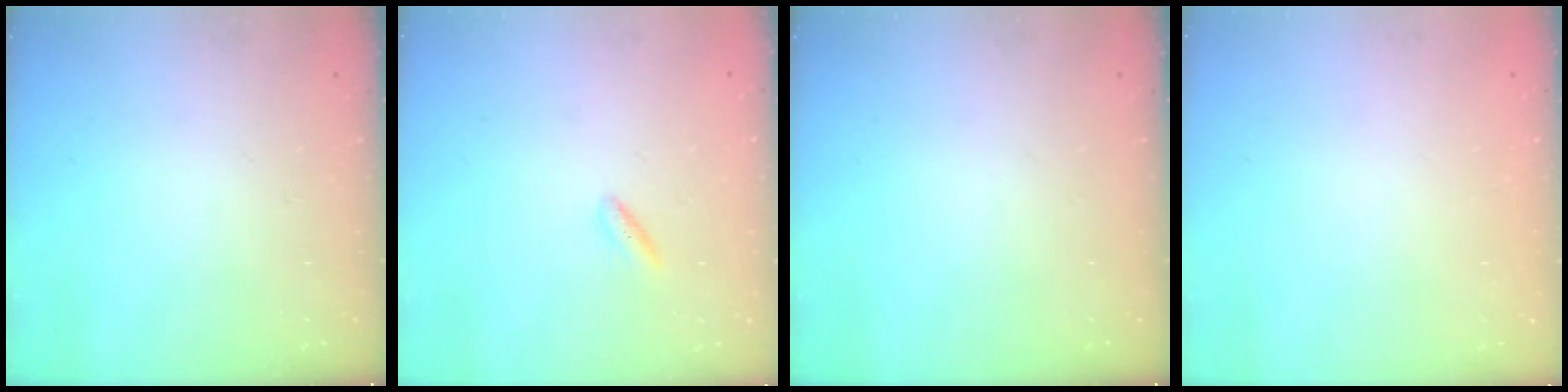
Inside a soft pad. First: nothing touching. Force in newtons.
{"total": 1.7, "press": 1.5, "slide": 0.8}
{"total": 0.0}
{"total": 2.0, "press": 2.0, "slide": 0.1}